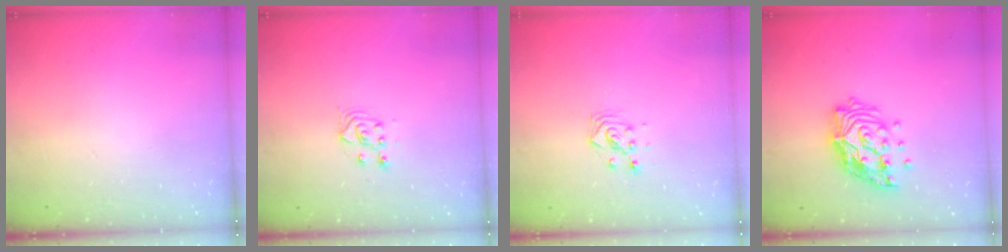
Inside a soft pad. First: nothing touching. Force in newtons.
{"total": 3.0, "press": 2.6, "slide": 1.3}
{"total": 3.3, "press": 3.3, "slide": 0.3}
{"total": 15.4, "press": 15.3, "slide": 2.1}